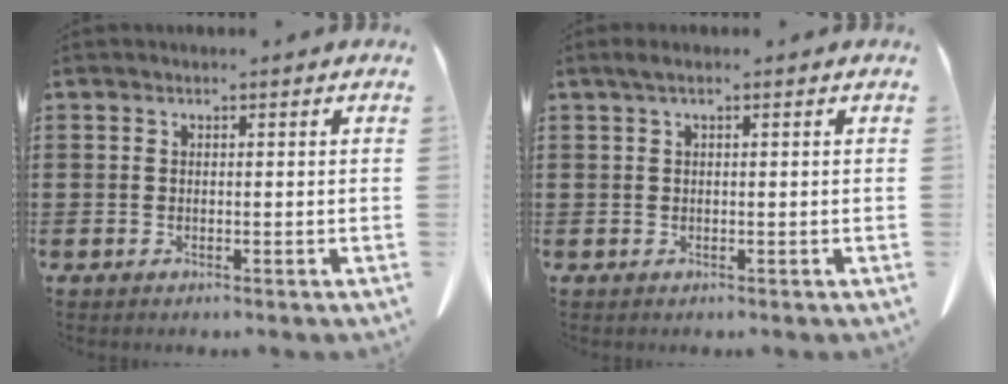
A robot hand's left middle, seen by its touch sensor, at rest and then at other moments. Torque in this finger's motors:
{"motor_torque": [0.44, 0.09, 0.02, 0.01]}